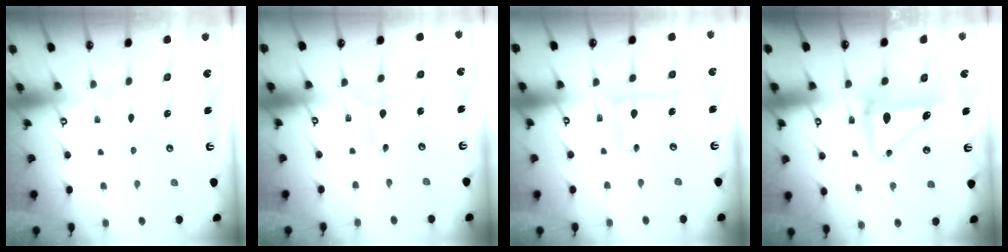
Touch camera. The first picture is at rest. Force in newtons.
{"total": 0.9, "press": 0.9, "slide": 0.0}
{"total": 7.9, "press": 7.9, "slide": 0.7}
{"total": 9.1, "press": 9.0, "slide": 1.6}